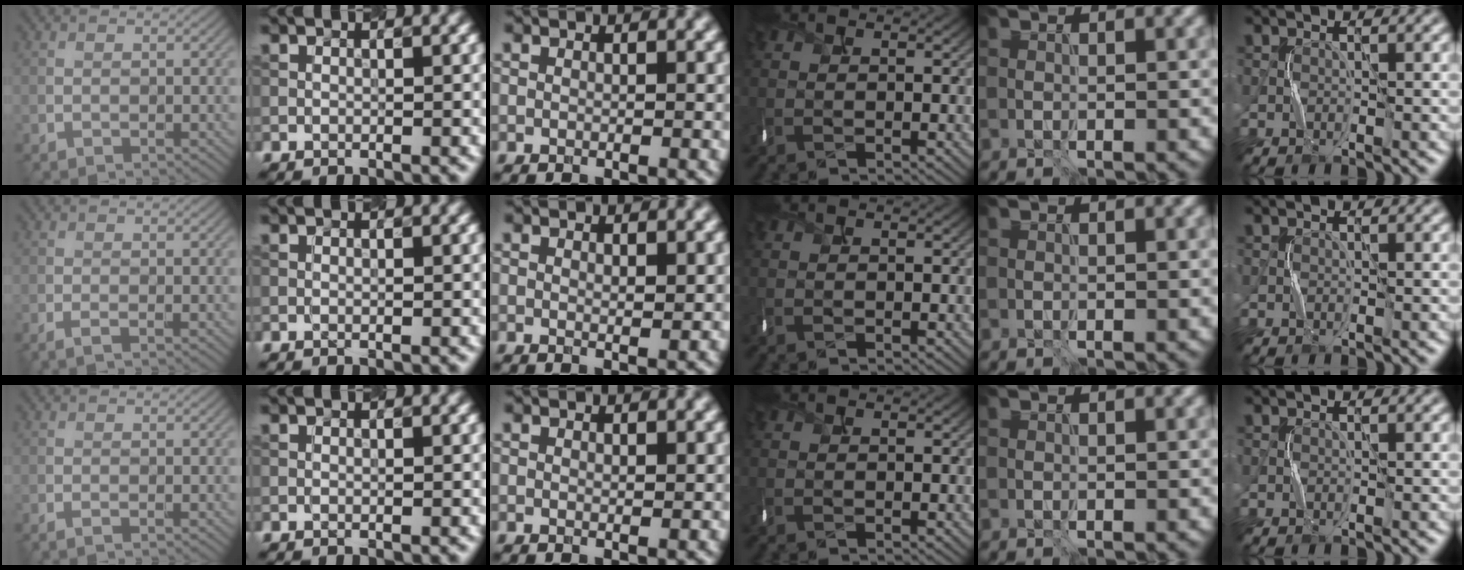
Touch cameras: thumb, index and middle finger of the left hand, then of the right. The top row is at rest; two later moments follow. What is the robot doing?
{"motion": "shake", "object": "box of matches"}